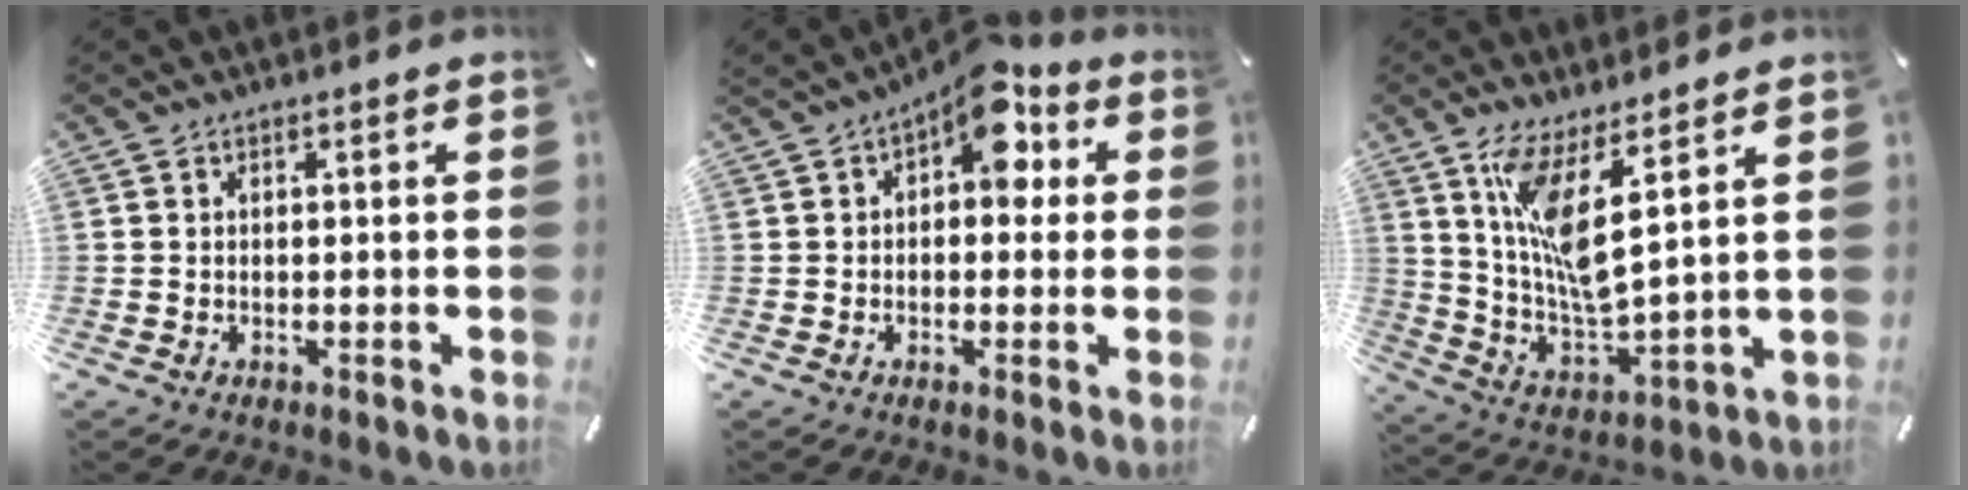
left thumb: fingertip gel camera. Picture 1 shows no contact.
{"total": 10.0, "force": [4.1, 5.8, 7.0], "torque": [-0.084, -0.020, 0.066]}
{"total": 11.3, "force": [6.7, 2.5, 8.7], "torque": [-0.188, -0.050, 0.120]}